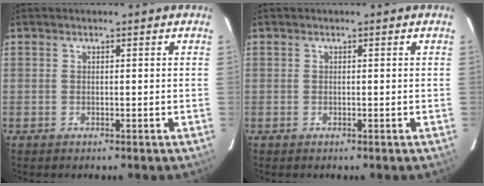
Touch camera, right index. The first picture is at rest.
{"total": 0.0}